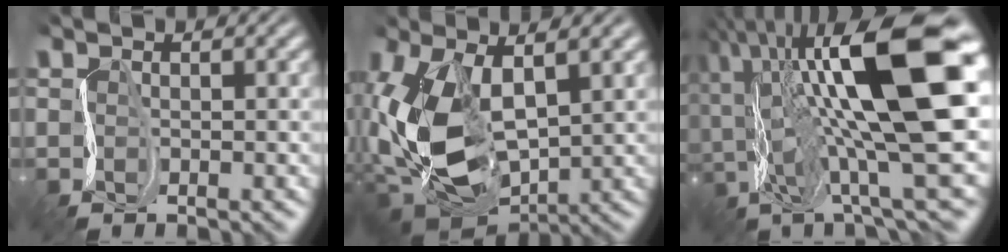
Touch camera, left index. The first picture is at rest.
{"total": 10.1, "force": [-0.1, 6.0, 8.1], "torque": [-0.201, -0.020, 0.001]}
{"total": 16.0, "force": [1.6, 4.9, 15.1], "torque": [-0.264, 0.014, 0.017]}